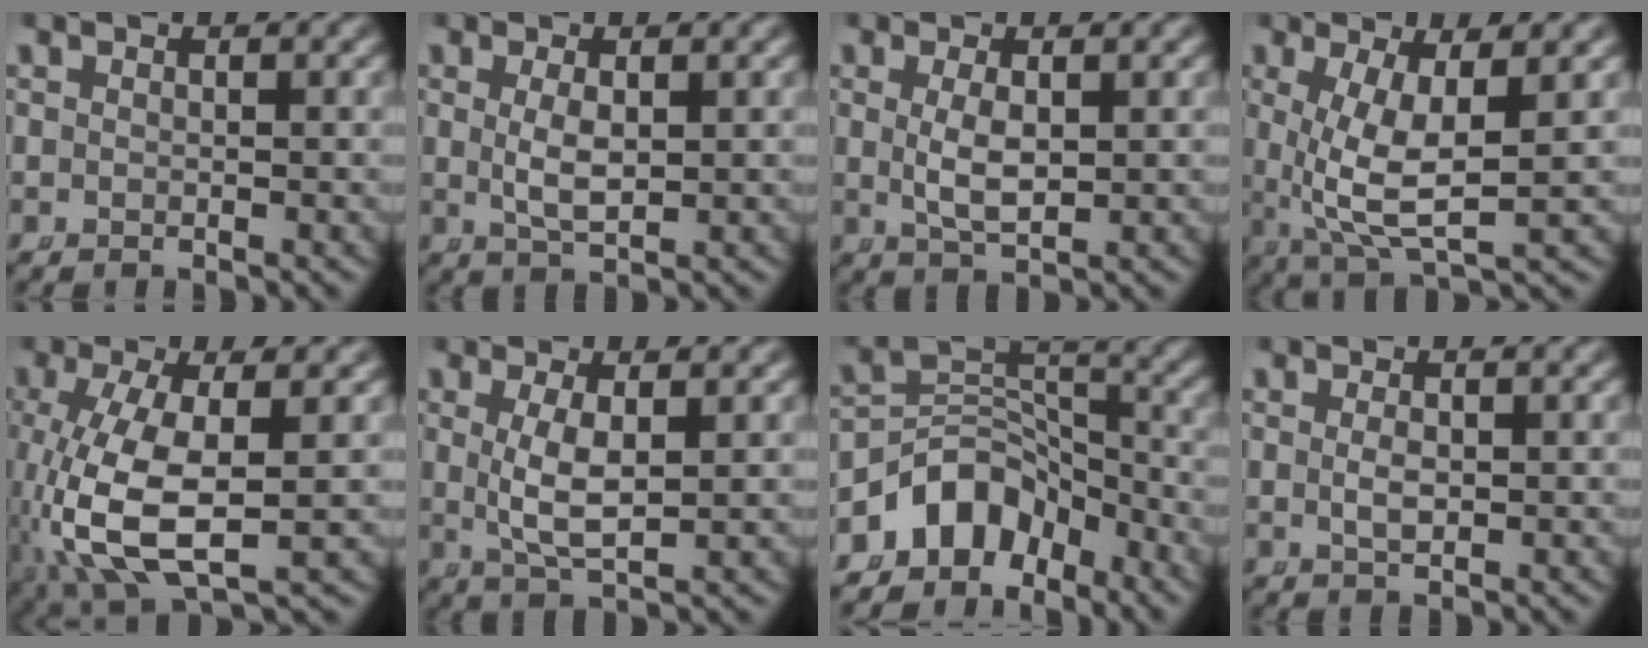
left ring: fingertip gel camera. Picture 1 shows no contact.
{"total": 2.6, "force": [0.2, 0.9, 2.4], "torque": [-0.051, -0.012, 0.015]}
{"total": 2.9, "force": [0.1, 1.1, 2.7], "torque": [-0.057, -0.013, 0.014]}
{"total": 7.5, "force": [0.6, 3.4, 6.7], "torque": [-0.124, -0.020, 0.025]}
{"total": 8.9, "force": [-1.5, 4.6, 7.4], "torque": [-0.190, -0.051, 0.011]}
{"total": 3.7, "force": [0.2, 1.1, 3.6], "torque": [-0.074, -0.018, 0.019]}
{"total": 8.3, "force": [-3.9, 6.3, 3.7], "torque": [-0.068, -0.017, -0.068]}
{"total": 1.4, "force": [0.0, 0.7, 1.3], "torque": [-0.027, -0.012, 0.008]}